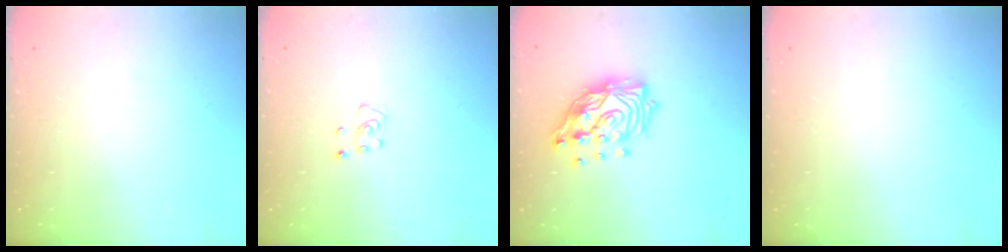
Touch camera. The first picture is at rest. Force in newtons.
{"total": 3.6, "press": 3.6, "slide": 0.3}
{"total": 16.7, "press": 16.6, "slide": 1.1}
{"total": 0.0}